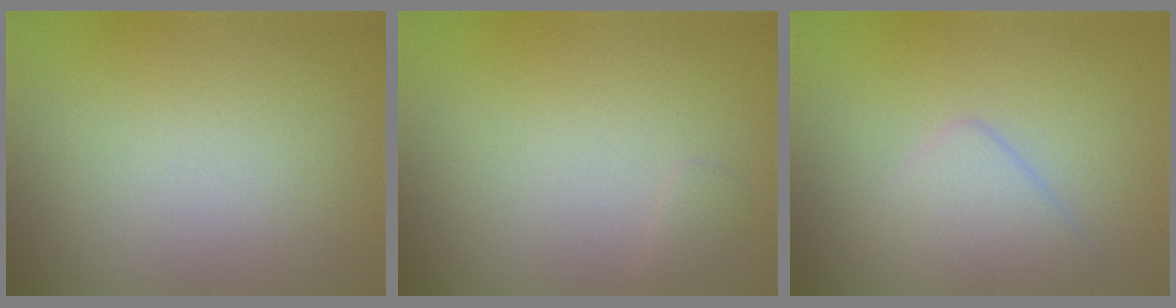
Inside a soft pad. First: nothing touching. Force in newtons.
{"total": 0.6, "press": 0.6, "slide": 0.0}
{"total": 2.7, "press": 2.7, "slide": 0.2}